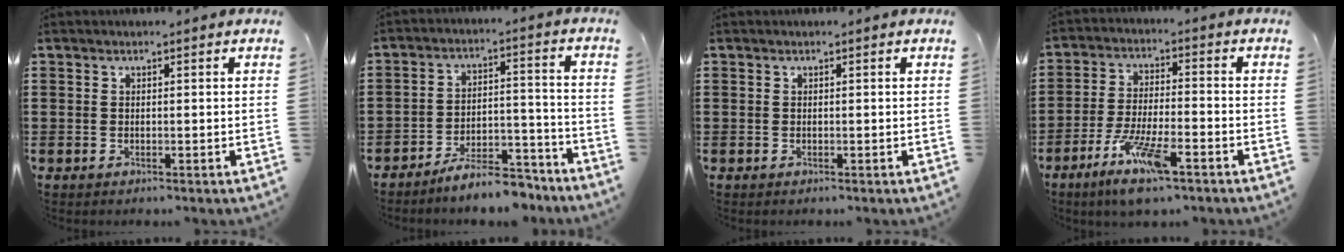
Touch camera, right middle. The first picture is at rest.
{"total": 7.7, "force": [-7.2, 1.3, 2.5], "torque": [-0.027, 0.025, -0.133]}
{"total": 0.0}
{"total": 9.0, "force": [-5.8, 1.7, 6.6], "torque": [-0.141, -0.008, -0.109]}